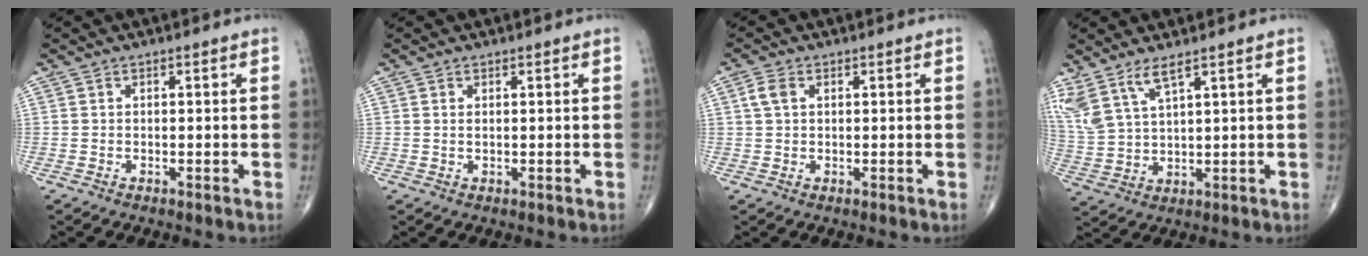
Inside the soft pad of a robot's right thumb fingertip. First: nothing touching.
{"total": 0.6, "force": [0.2, 0.1, 0.5], "torque": [-0.013, 0.000, 0.006]}
{"total": 2.7, "force": [0.8, 1.8, 1.9], "torque": [-0.043, 0.008, 0.016]}
{"total": 8.3, "force": [5.8, 2.2, 5.6], "torque": [-0.134, -0.022, 0.133]}